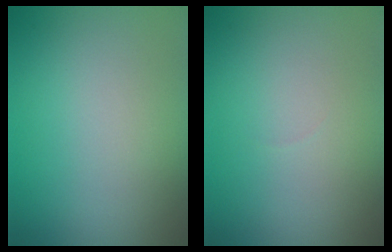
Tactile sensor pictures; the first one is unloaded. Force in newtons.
{"total": 0.0}